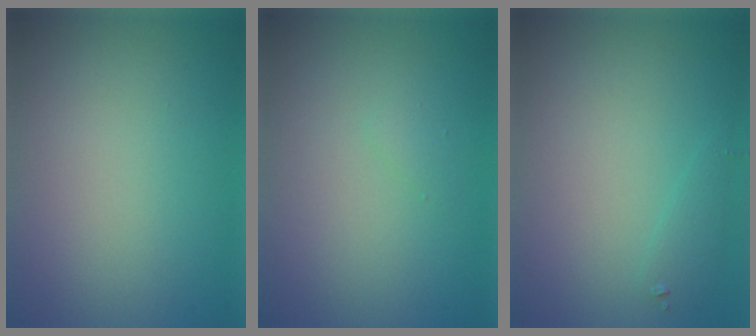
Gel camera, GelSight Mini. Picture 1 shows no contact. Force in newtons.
{"total": 0.5, "press": 0.5, "slide": 0.1}
{"total": 1.1, "press": 1.1, "slide": 0.1}